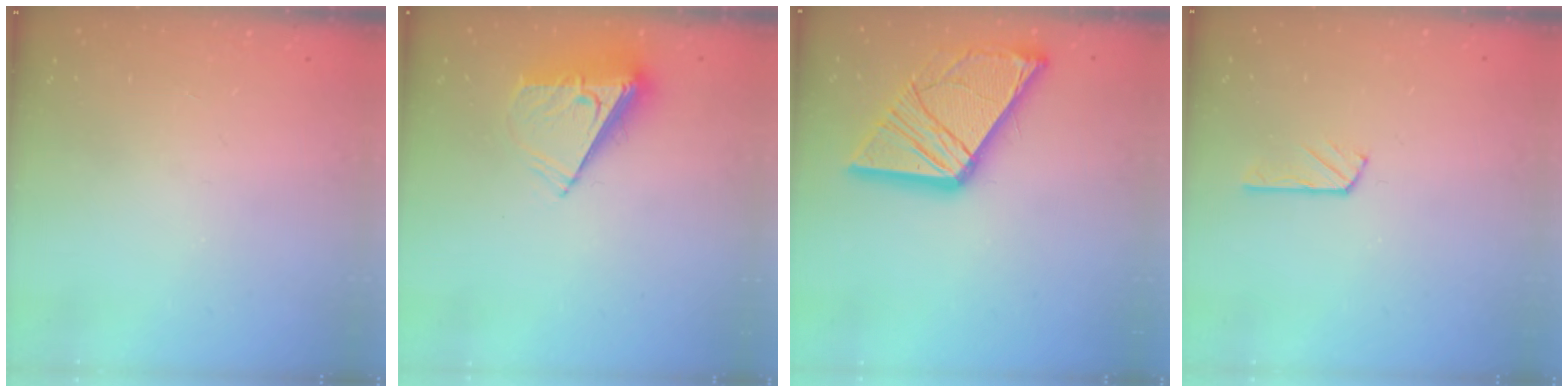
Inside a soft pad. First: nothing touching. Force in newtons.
{"total": 8.3, "press": 8.3, "slide": 0.2}
{"total": 19.4, "press": 19.2, "slide": 2.1}
{"total": 2.8, "press": 2.8, "slide": 0.3}